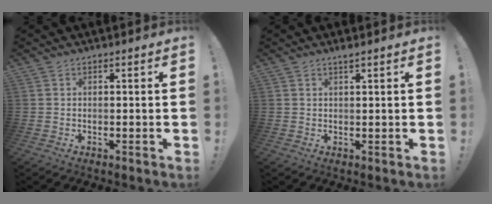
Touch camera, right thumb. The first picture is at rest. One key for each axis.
{"total": 1.4, "fx": 1.0, "fy": -0.2, "fz": 0.9, "tx": -0.017, "ty": -0.002, "tz": 0.018}